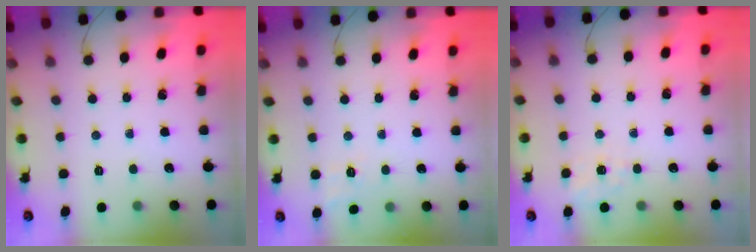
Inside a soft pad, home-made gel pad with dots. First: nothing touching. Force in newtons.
{"total": 6.1, "press": 5.8, "slide": 1.8}
{"total": 1.5, "press": 0.3, "slide": 1.5}